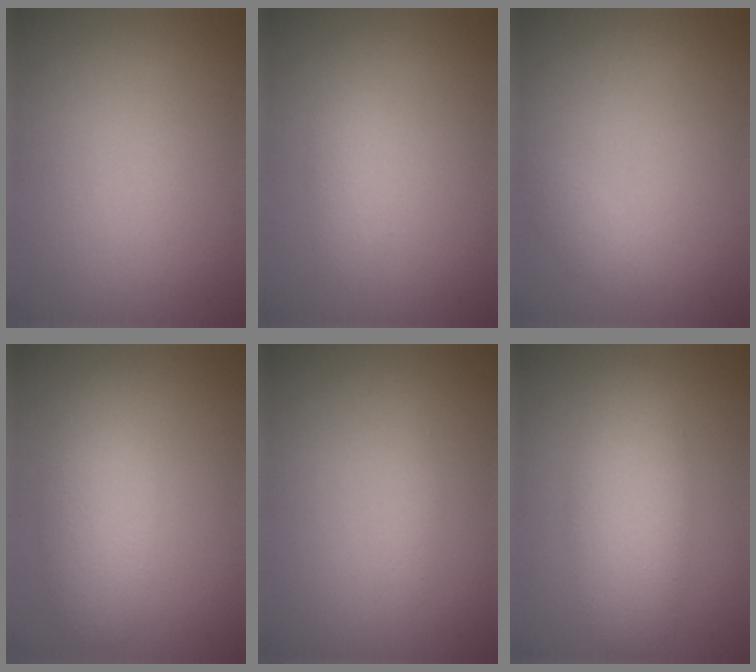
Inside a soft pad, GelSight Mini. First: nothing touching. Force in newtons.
{"total": 1.6, "press": 1.6, "slide": 0.1}
{"total": 0.7, "press": 0.7, "slide": 0.0}
{"total": 4.2, "press": 4.2, "slide": 0.1}
{"total": 0.9, "press": 0.9, "slide": 0.0}
{"total": 4.9, "press": 4.9, "slide": 0.1}